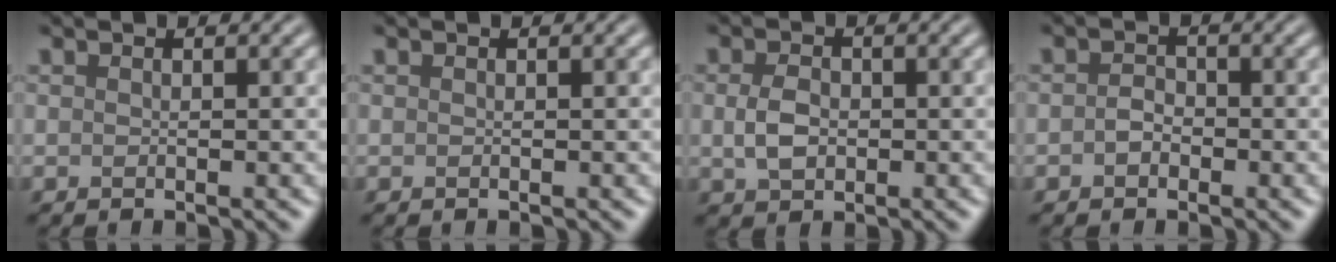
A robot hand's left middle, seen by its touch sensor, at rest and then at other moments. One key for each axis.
{"total": 0.0}
{"total": 2.7, "fx": -0.1, "fy": 2.0, "fz": 1.9, "tx": -0.042, "ty": -0.002, "tz": -0.002}
{"total": 1.4, "fx": -0.5, "fy": 1.1, "fz": 0.8, "tx": -0.015, "ty": 0.001, "tz": -0.013}